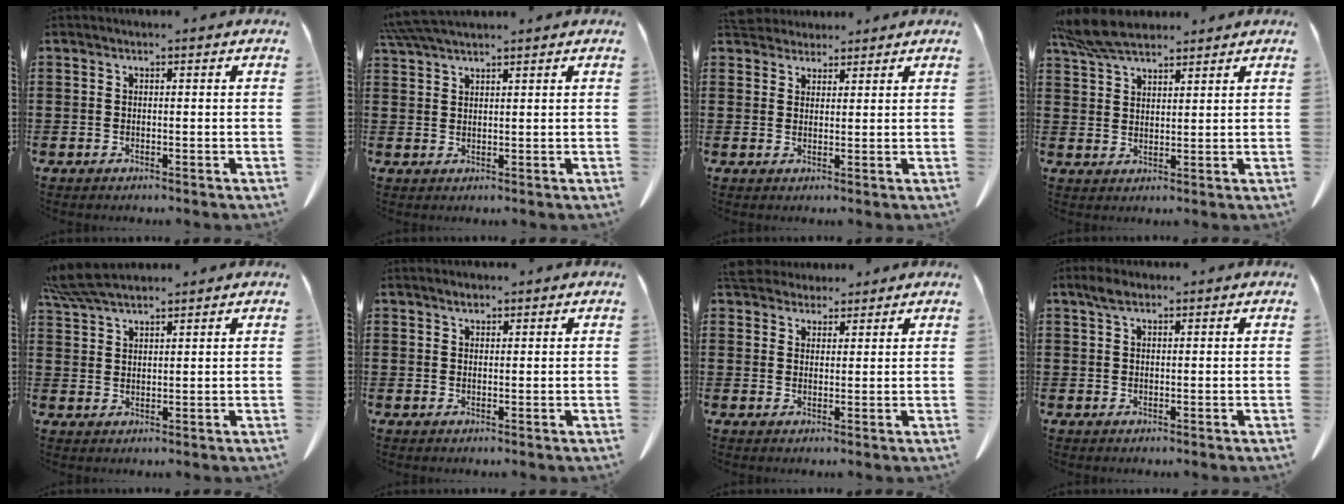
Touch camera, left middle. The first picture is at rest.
{"total": 4.2, "force": [3.7, 0.3, 1.9], "torque": [-0.049, -0.005, 0.071]}
{"total": 3.9, "force": [3.7, 1.2, 0.5], "torque": [-0.022, -0.006, 0.072]}
{"total": 7.0, "force": [5.9, 1.9, 3.2], "torque": [-0.081, -0.007, 0.115]}
{"total": 6.1, "force": [5.2, 1.0, 2.9], "torque": [-0.072, -0.011, 0.102]}
{"total": 1.4, "force": [1.1, 0.5, 0.6], "torque": [-0.006, -0.004, 0.021]}
{"total": 4.6, "force": [4.2, 1.5, 1.0], "torque": [-0.033, -0.006, 0.082]}
{"total": 2.1, "force": [1.2, 1.0, 1.3], "torque": [-0.031, 0.005, 0.023]}